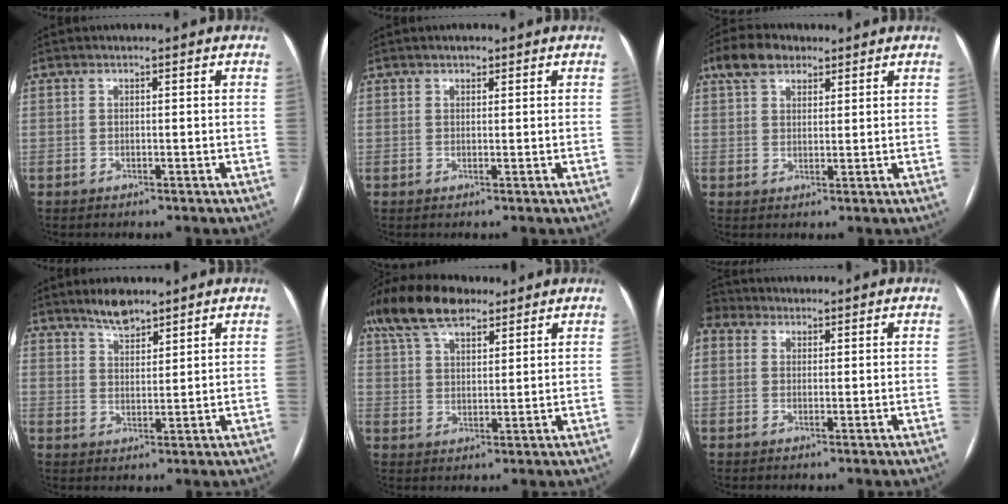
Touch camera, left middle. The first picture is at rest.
{"total": 1.1, "force": [0.8, 0.6, 0.6], "torque": [-0.011, 0.004, 0.011]}
{"total": 6.0, "force": [4.0, 3.3, 3.0], "torque": [-0.063, 0.026, 0.075]}
{"total": 4.3, "force": [3.7, 1.1, 1.7], "torque": [-0.037, 0.000, 0.069]}
{"total": 12.6, "force": [9.4, 4.9, 6.8], "torque": [-0.146, 0.041, 0.171]}
{"total": 2.3, "force": [1.5, 1.7, 0.5], "torque": [-0.026, 0.020, 0.038]}